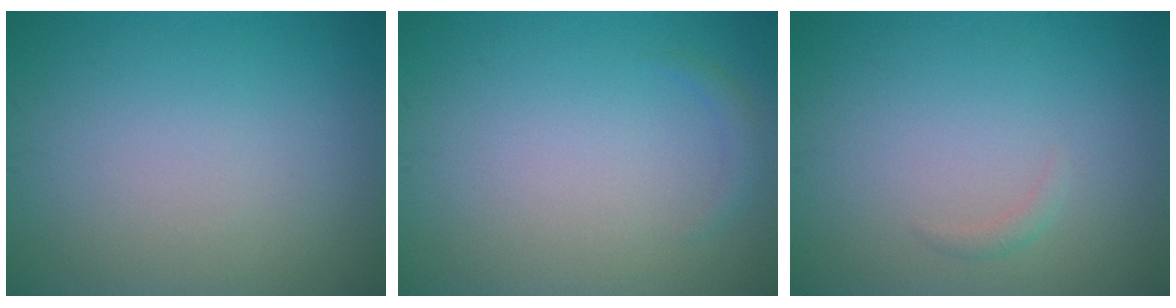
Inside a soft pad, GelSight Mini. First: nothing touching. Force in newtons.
{"total": 0.8, "press": 0.8, "slide": 0.1}
{"total": 0.7, "press": 0.7, "slide": 0.1}